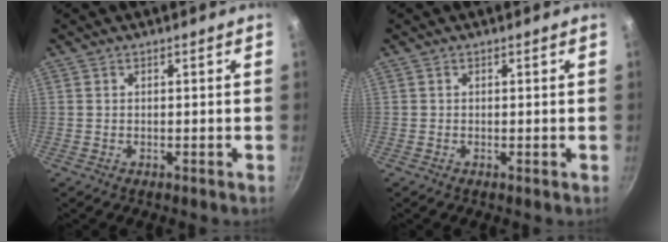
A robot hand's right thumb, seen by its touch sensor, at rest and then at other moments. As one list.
[{"total": 0.0}]